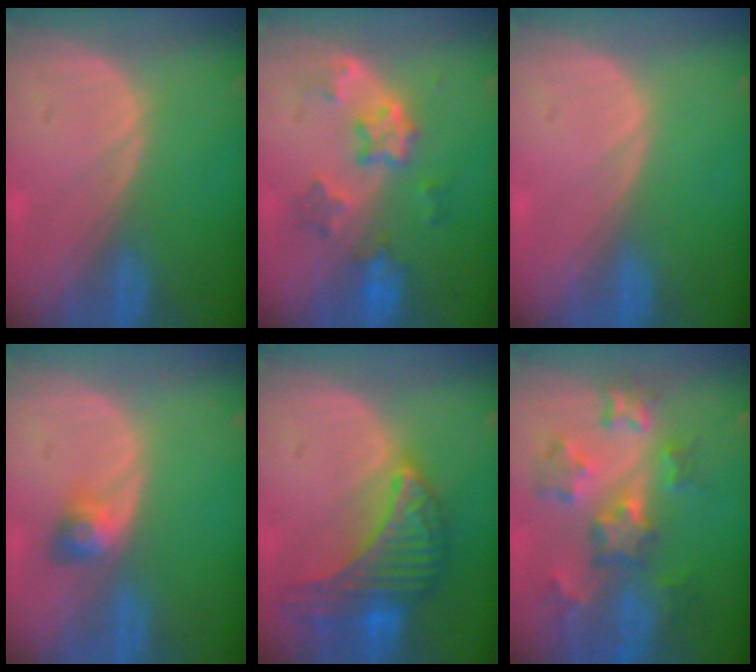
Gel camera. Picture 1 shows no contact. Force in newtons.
{"total": 6.1, "press": 6.0, "slide": 1.1}
{"total": 0.0}
{"total": 3.1, "press": 2.8, "slide": 1.4}
{"total": 9.6, "press": 9.5, "slide": 0.6}
{"total": 8.8, "press": 7.8, "slide": 3.9}